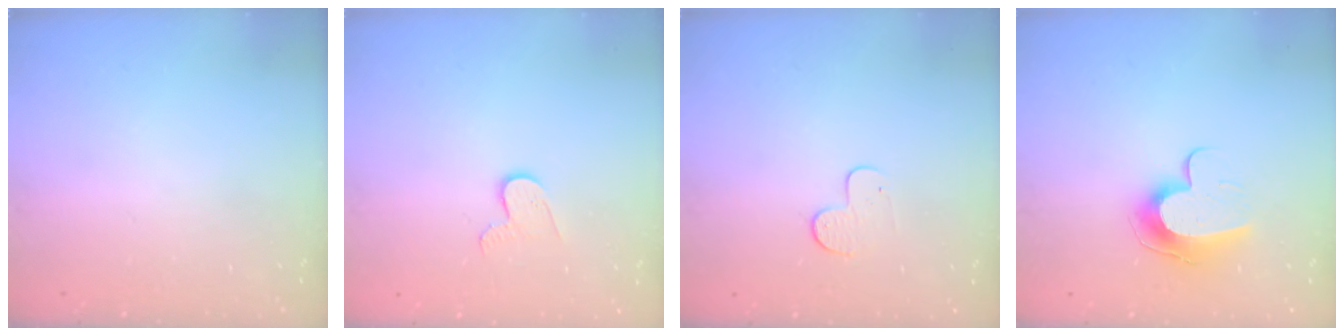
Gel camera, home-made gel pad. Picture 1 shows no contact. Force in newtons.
{"total": 5.8, "press": 5.8, "slide": 0.5}
{"total": 5.0, "press": 5.0, "slide": 0.5}
{"total": 10.6, "press": 10.6, "slide": 0.5}